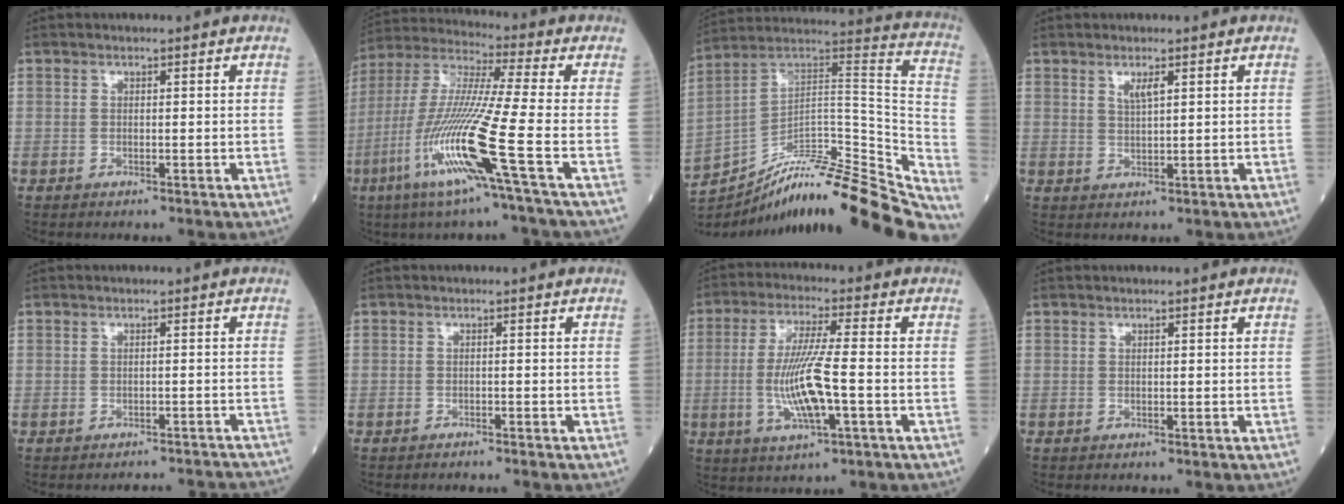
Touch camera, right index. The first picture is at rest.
{"total": 16.7, "force": [-6.5, -1.5, 15.3], "torque": [-0.328, -0.028, -0.133]}
{"total": 31.7, "force": [-27.6, 3.1, 15.3], "torque": [-0.161, 0.011, -0.401]}
{"total": 2.0, "force": [1.1, 0.3, 1.7], "torque": [-0.038, -0.001, 0.023]}
{"total": 5.9, "force": [-5.8, 0.8, 0.2], "torque": [0.001, 0.009, -0.057]}
{"total": 2.5, "force": [-2.3, -0.2, 1.0], "torque": [-0.016, 0.001, -0.028]}
{"total": 10.0, "force": [-1.8, 0.6, 9.8], "torque": [-0.205, -0.007, -0.036]}
{"total": 0.0}